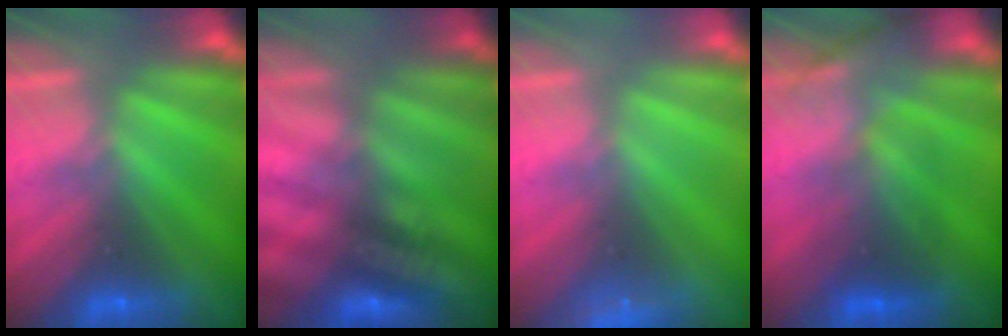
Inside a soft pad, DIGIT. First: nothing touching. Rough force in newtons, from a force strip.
{"total": 2.8}
{"total": 2.3}
{"total": 2.6}